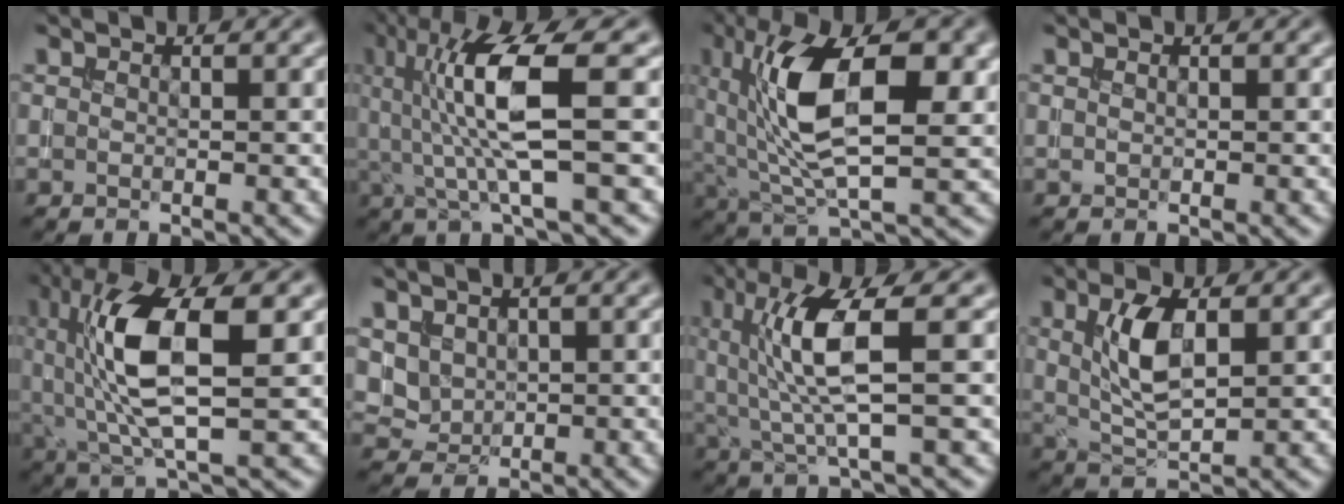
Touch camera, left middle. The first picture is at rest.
{"total": 8.3, "force": [1.4, 1.6, 8.1], "torque": [-0.154, -0.004, 0.031]}
{"total": 11.0, "force": [2.7, 4.7, 9.6], "torque": [-0.171, 0.006, 0.044]}
{"total": 0.0}
{"total": 9.8, "force": [1.6, 3.1, 9.1], "torque": [-0.176, 0.005, 0.030]}
{"total": 2.0, "force": [0.8, 1.7, 0.7], "torque": [-0.019, -0.004, 0.022]}
{"total": 6.7, "force": [1.1, 1.1, 6.5], "torque": [-0.134, -0.002, 0.027]}
{"total": 4.6, "force": [1.2, 1.8, 4.0], "torque": [-0.087, 0.004, 0.026]}